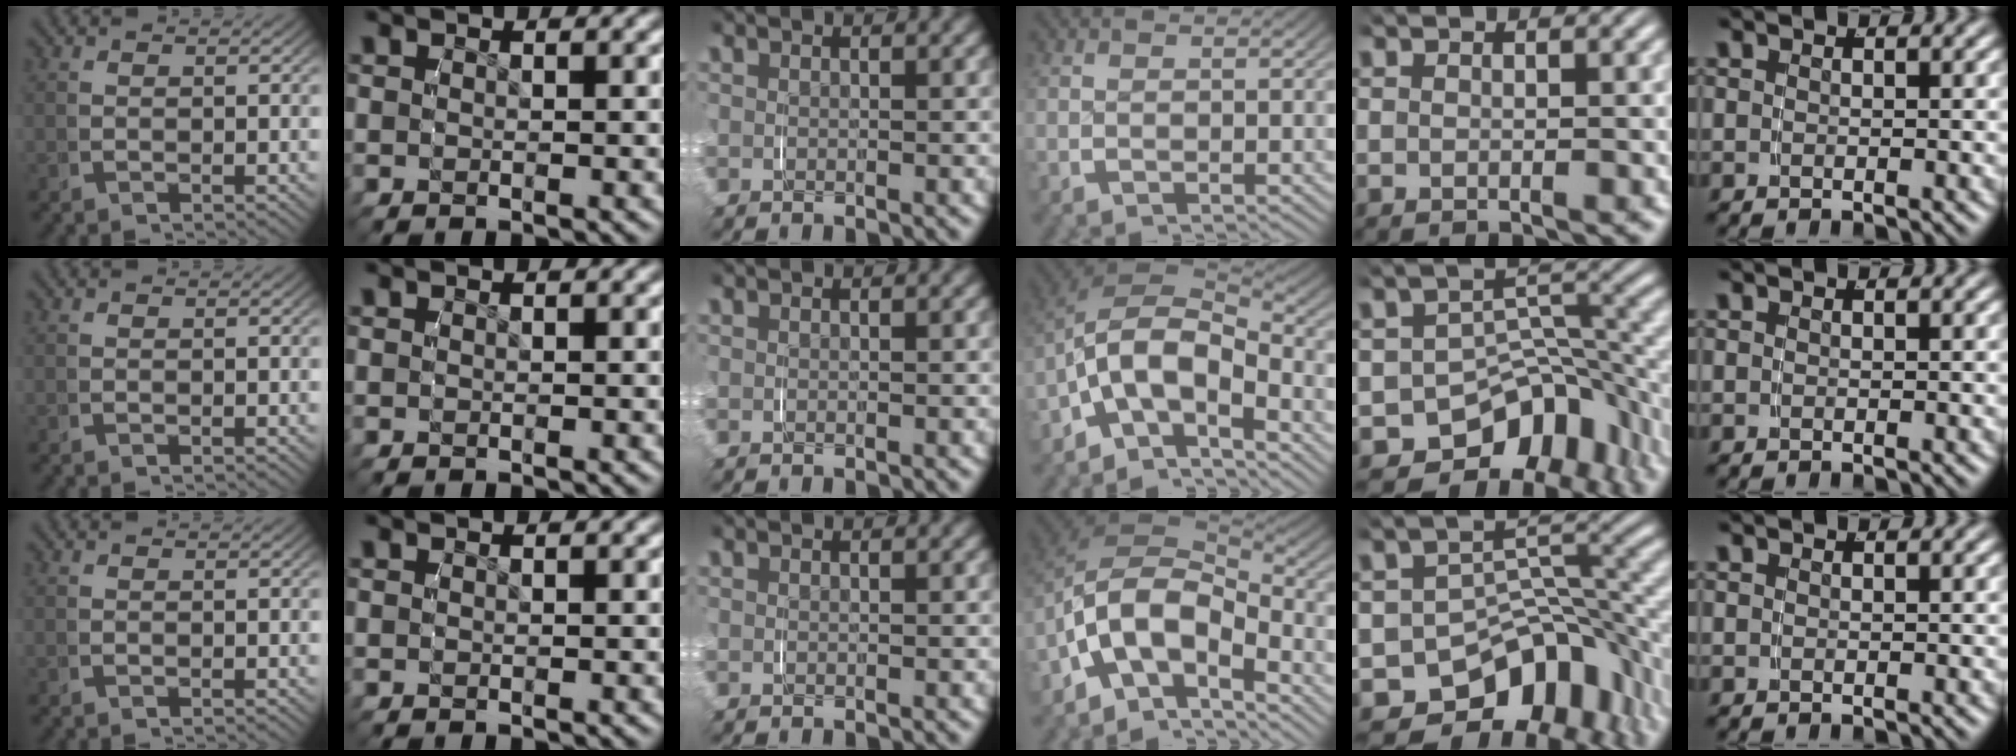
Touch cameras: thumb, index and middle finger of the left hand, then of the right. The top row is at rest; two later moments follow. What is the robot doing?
{"motion": "grasp_and_lifting", "object": "map"}